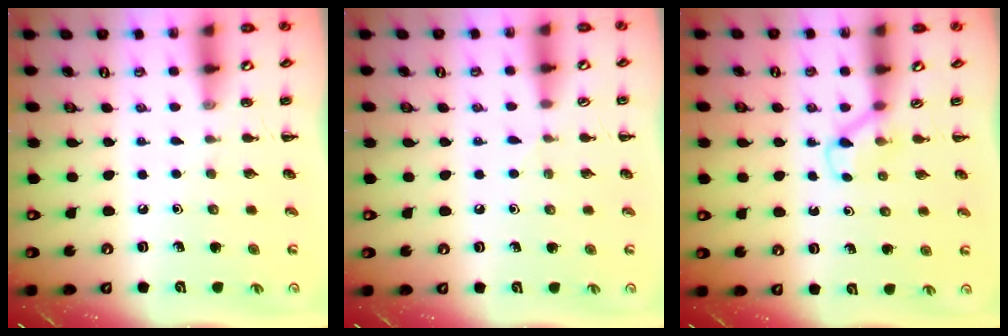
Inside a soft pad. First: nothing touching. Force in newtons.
{"total": 3.5, "press": 3.3, "slide": 1.4}
{"total": 3.0, "press": 2.8, "slide": 0.9}